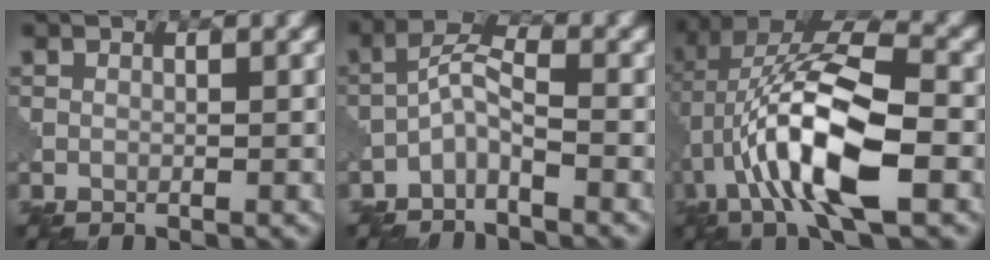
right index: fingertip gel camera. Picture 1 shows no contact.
{"total": 2.8, "force": [-1.9, 0.7, 1.9], "torque": [-0.040, 0.013, -0.047]}
{"total": 12.5, "force": [-2.5, 4.4, 11.4], "torque": [-0.216, 0.020, -0.050]}